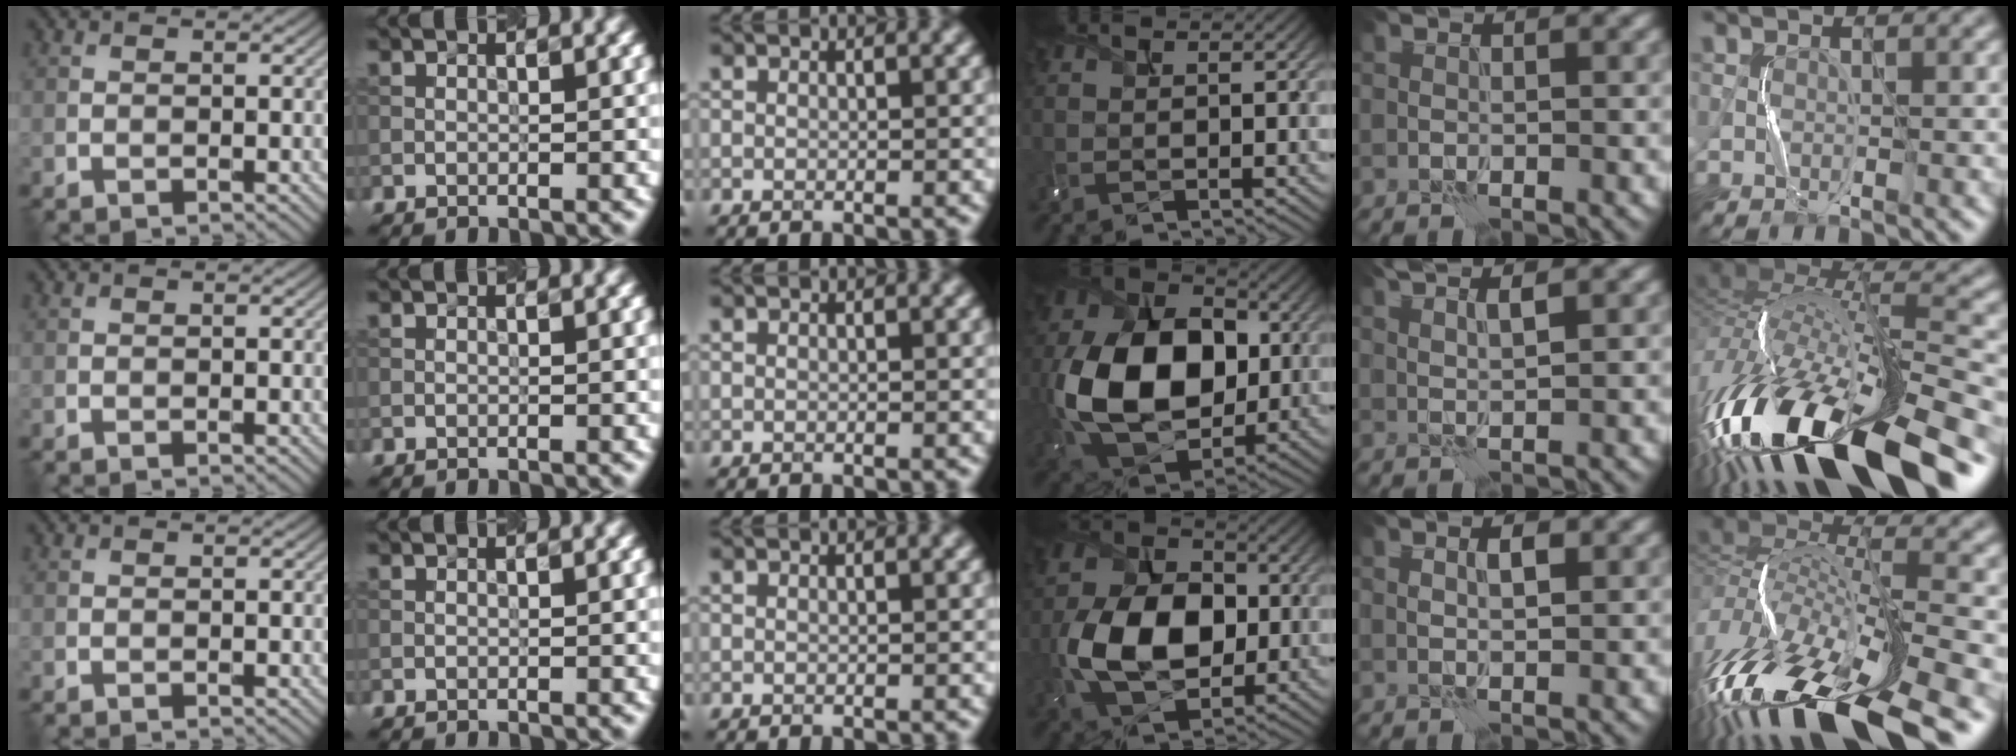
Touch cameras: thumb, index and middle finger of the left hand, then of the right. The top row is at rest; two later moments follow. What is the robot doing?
{"motion": "shake", "object": "handbell"}